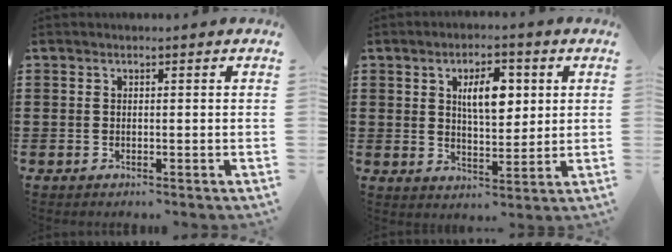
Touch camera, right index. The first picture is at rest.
{"total": 6.7, "force": [2.0, 3.0, 5.6], "torque": [-0.095, 0.002, 0.028]}